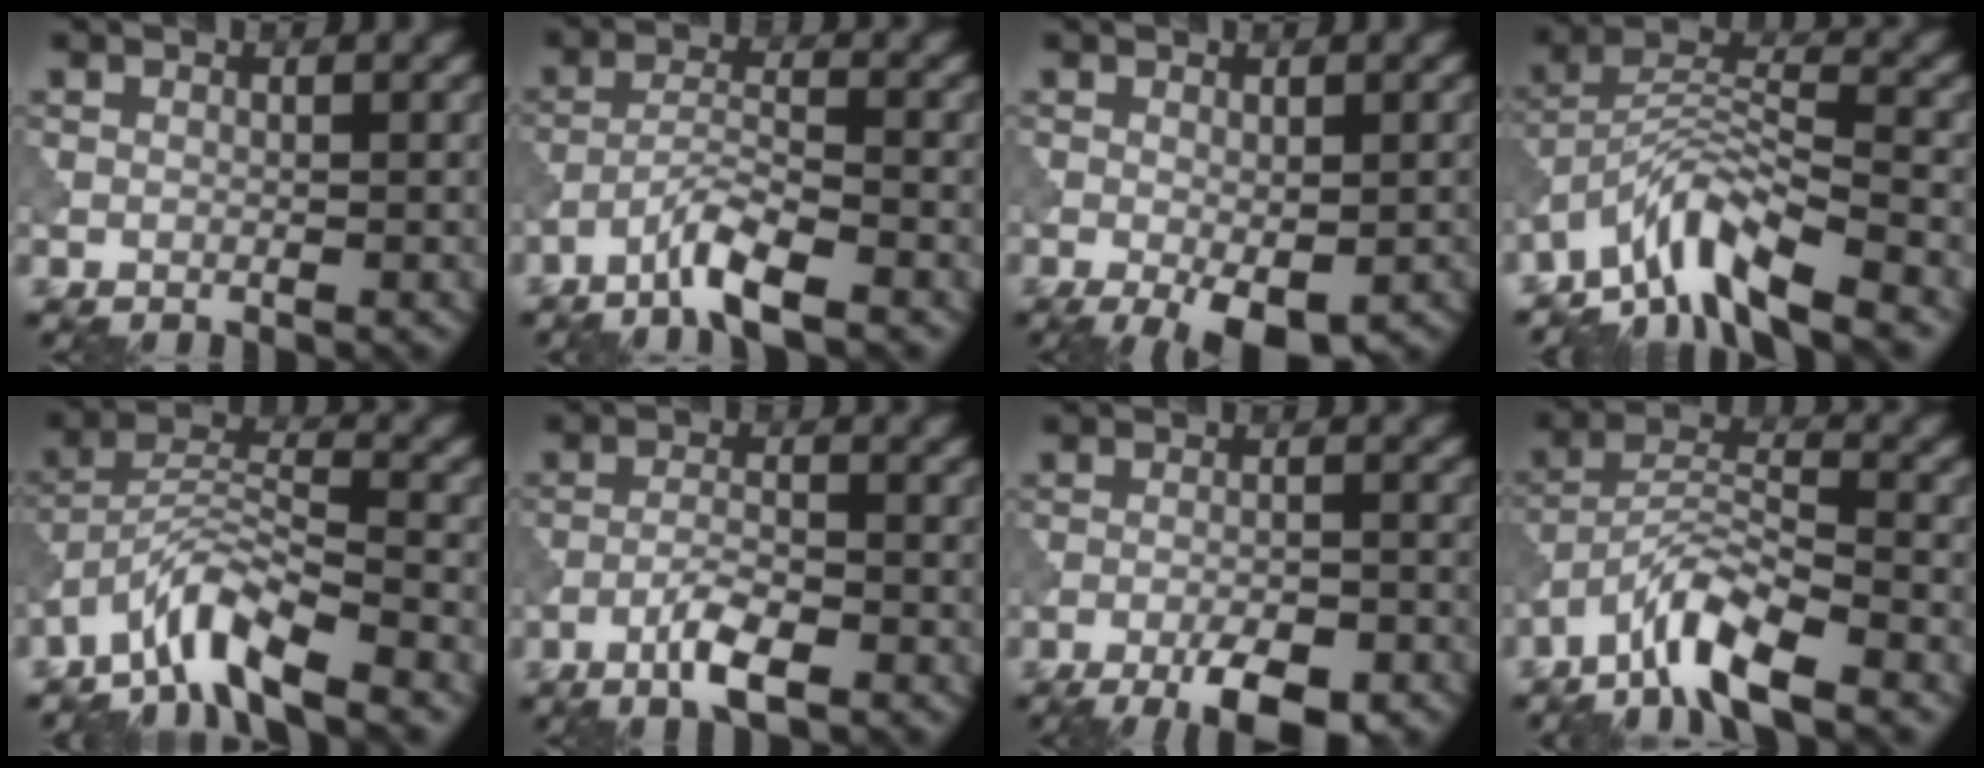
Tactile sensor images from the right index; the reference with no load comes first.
{"total": 3.8, "force": [-2.7, 0.4, 2.6], "torque": [-0.051, 0.008, -0.063]}
{"total": 4.5, "force": [-1.7, 1.7, 3.8], "torque": [-0.058, -0.010, -0.022]}
{"total": 6.4, "force": [-5.1, 1.3, 3.7], "torque": [-0.064, 0.008, -0.106]}
{"total": 5.8, "force": [-4.4, 1.0, 3.5], "torque": [-0.063, 0.008, -0.093]}
{"total": 3.5, "force": [-2.1, 0.7, 2.7], "torque": [-0.058, 0.005, -0.046]}
{"total": 5.9, "force": [-3.8, 1.5, 4.2], "torque": [-0.068, -0.006, -0.058]}
{"total": 6.1, "force": [-4.3, 1.3, 4.1], "torque": [-0.076, 0.006, -0.091]}